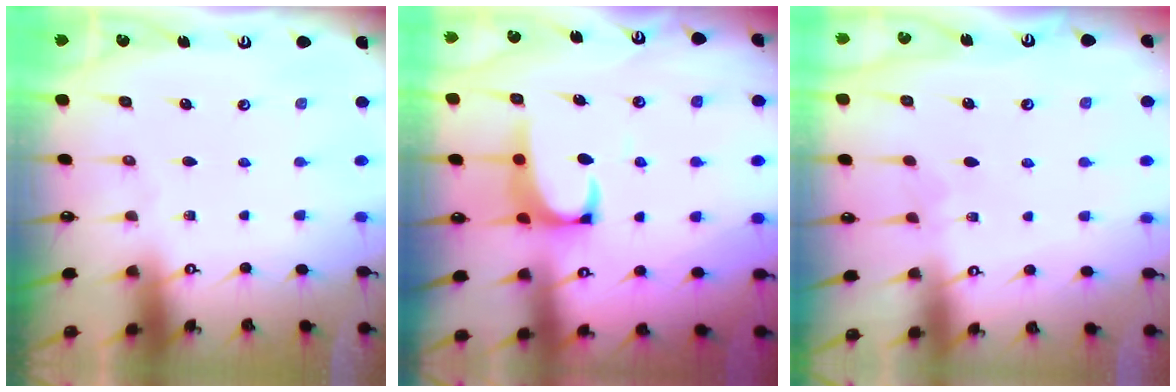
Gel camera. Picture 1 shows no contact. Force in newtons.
{"total": 2.3, "press": 2.0, "slide": 1.0}
{"total": 3.3, "press": 3.3, "slide": 0.1}